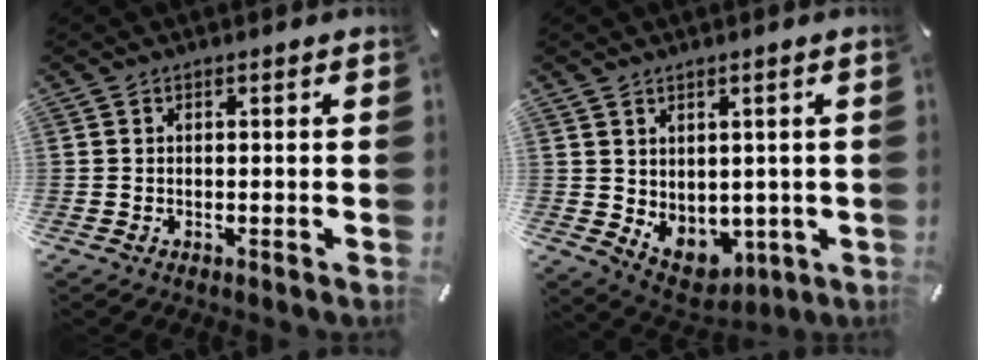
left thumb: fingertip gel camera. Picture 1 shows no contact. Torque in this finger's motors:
{"motor_torque": [0.26, -0.17, 0.31, 0.19, 0.19]}